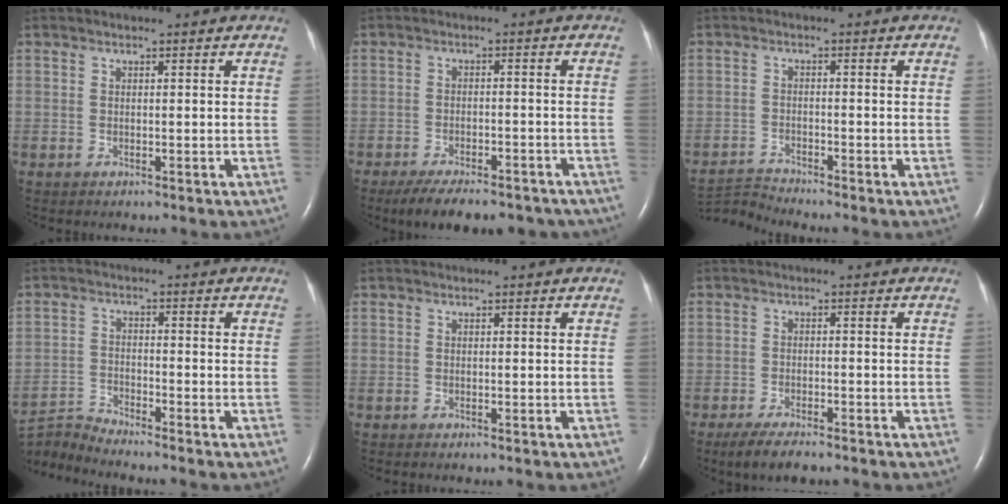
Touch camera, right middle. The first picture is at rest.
{"total": 13.5, "force": [-11.2, 4.5, 6.1], "torque": [-0.100, -0.001, -0.149]}
{"total": 3.8, "force": [-3.5, -1.4, -0.8], "torque": [0.004, -0.018, -0.066]}
{"total": 5.9, "force": [-5.6, -1.8, -0.5], "torque": [-0.009, -0.003, -0.107]}
{"total": 0.0}
{"total": 5.0, "force": [-3.8, 1.2, 3.0], "torque": [-0.056, -0.009, -0.062]}